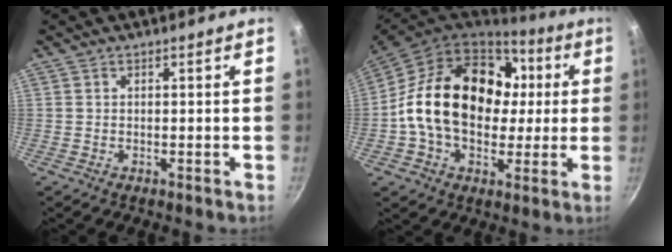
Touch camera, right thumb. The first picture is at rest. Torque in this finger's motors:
{"motor_torque": [1.46, 3.55, 2.14, -0.44, 0.29]}